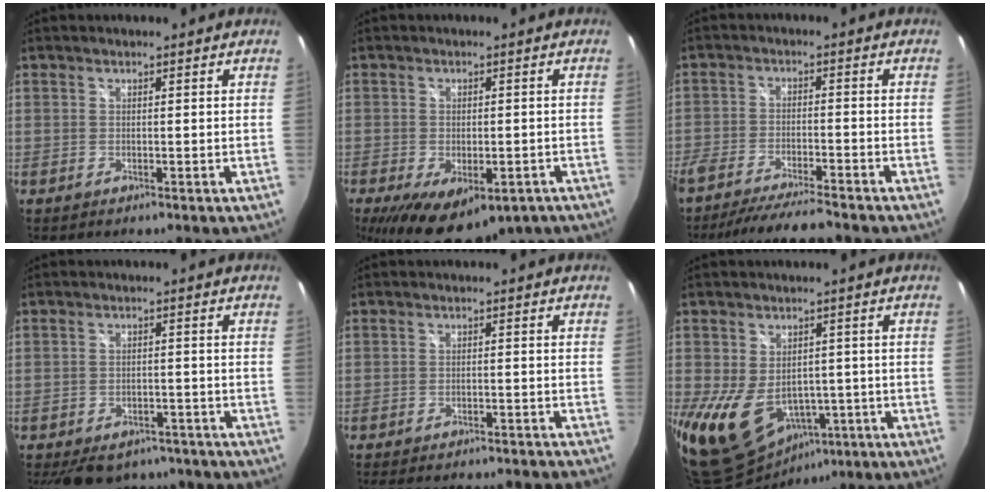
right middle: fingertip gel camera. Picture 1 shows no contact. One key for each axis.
{"total": 15.6, "fx": -9.4, "fy": 7.5, "fz": 10.0, "tx": -0.192, "ty": -0.039, "tz": -0.125}
{"total": 10.9, "fx": -9.9, "fy": 0.9, "fz": 4.6, "tx": -0.104, "ty": -0.013, "tz": -0.164}
{"total": 13.3, "fx": -10.4, "fy": 6.7, "fz": 4.9, "tx": -0.113, "ty": 0.007, "tz": -0.134}
{"total": 14.5, "fx": -13.0, "fy": 2.8, "fz": 5.9, "tx": -0.116, "ty": -0.018, "tz": -0.171}
{"total": 16.4, "fx": -5.1, "fy": 12.3, "fz": 9.6, "tx": -0.239, "ty": -0.028, "tz": -0.055}